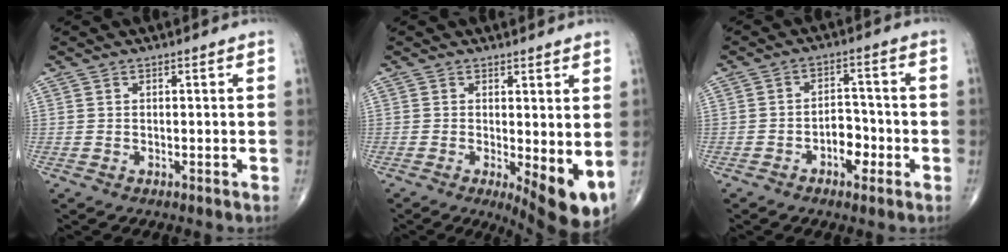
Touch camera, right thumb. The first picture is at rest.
{"total": 9.0, "force": [-0.9, 3.1, 8.4], "torque": [-0.111, -0.021, -0.005]}
{"total": 5.7, "force": [-2.3, 3.5, 3.9], "torque": [-0.036, 0.025, -0.040]}